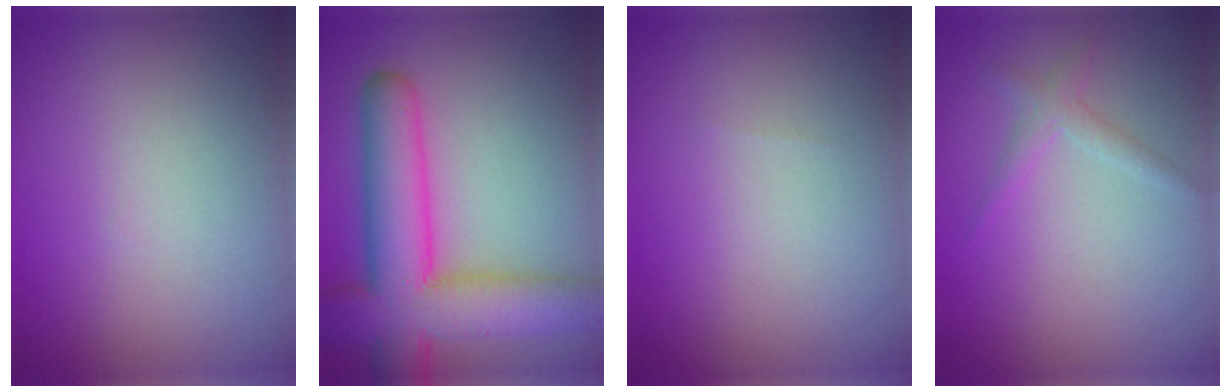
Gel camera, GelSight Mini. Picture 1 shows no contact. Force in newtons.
{"total": 10.7, "press": 10.7, "slide": 0.5}
{"total": 0.0}
{"total": 1.5, "press": 1.5, "slide": 0.1}